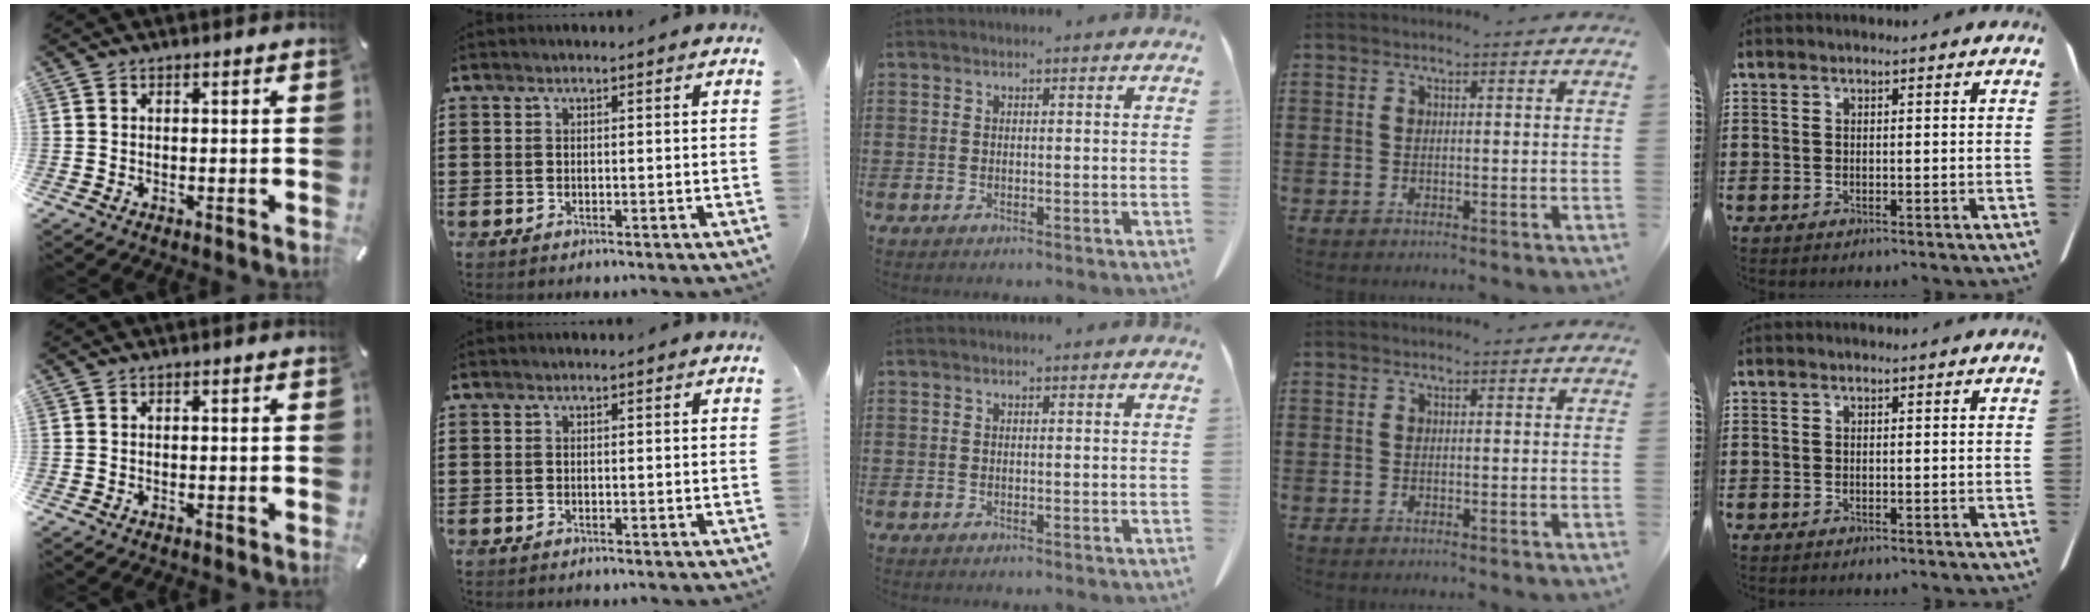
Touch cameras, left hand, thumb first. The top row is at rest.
{}